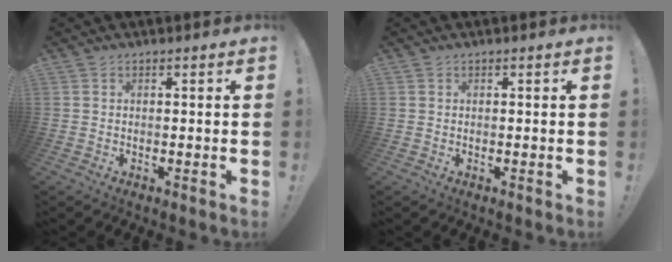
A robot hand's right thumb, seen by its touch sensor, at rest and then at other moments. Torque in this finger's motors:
{"motor_torque": [-0.19, 0.06, 0.13, -0.04, 0.00]}